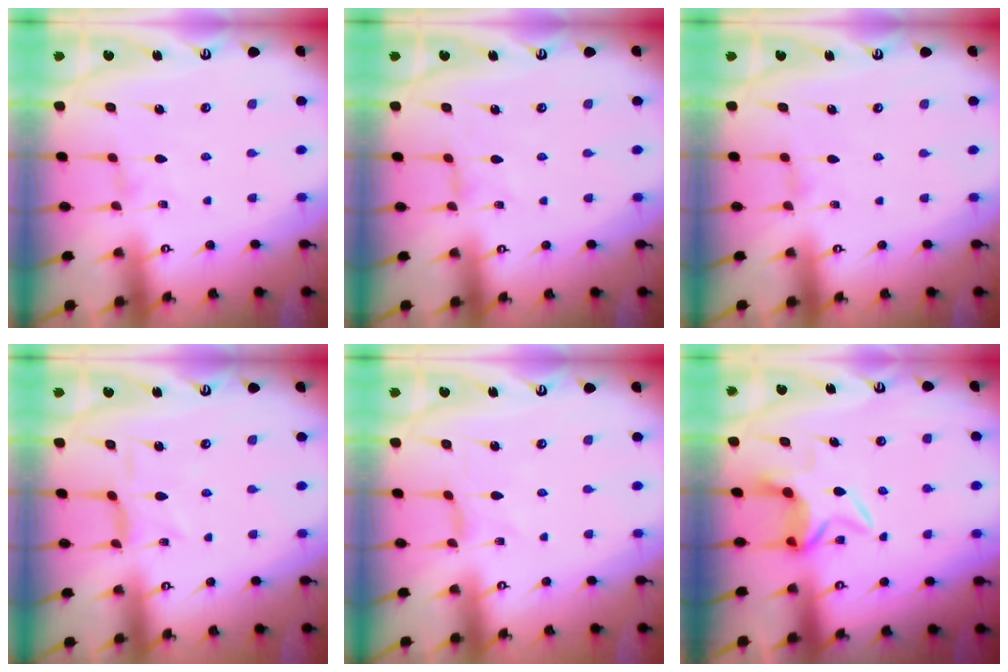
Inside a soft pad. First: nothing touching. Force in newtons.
{"total": 0.0}
{"total": 0.6, "press": 0.5, "slide": 0.2}
{"total": 2.4, "press": 2.4, "slide": 0.6}
{"total": 0.0}
{"total": 5.2, "press": 5.1, "slide": 1.0}